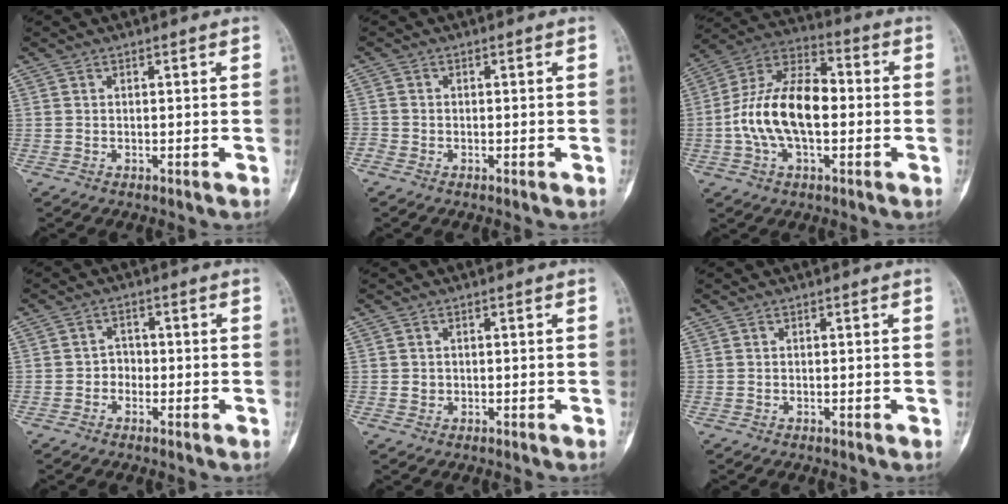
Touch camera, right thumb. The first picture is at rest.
{"total": 1.3, "force": [-0.7, 1.0, 0.3], "torque": [-0.002, 0.003, -0.019]}
{"total": 16.6, "force": [-1.4, 9.1, 13.8], "torque": [-0.251, 0.039, -0.031]}
{"total": 2.3, "force": [-0.8, 2.0, 0.8], "torque": [0.012, 0.011, -0.022]}
{"total": 1.0, "force": [0.0, 0.9, 0.3], "torque": [-0.002, 0.002, 0.003]}
{"total": 0.0}